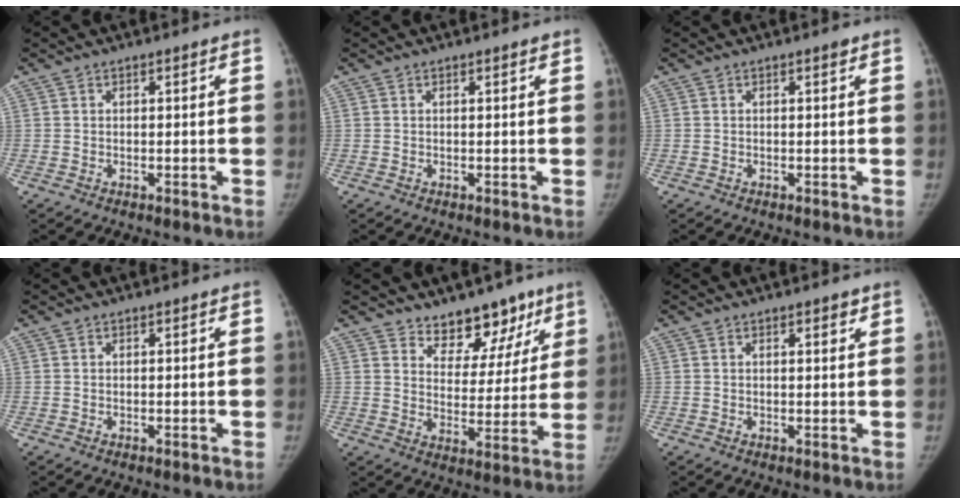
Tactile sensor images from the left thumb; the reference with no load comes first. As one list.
[{"total": 0.6, "force": [0.4, 0.1, 0.3], "torque": [-0.006, -0.002, 0.006]}, {"total": 0.6, "force": [0.4, 0.2, 0.4], "torque": [-0.006, -0.002, 0.004]}, {"total": 0.0}, {"total": 11.4, "force": [8.3, 6.6, 4.1], "torque": [0.004, -0.046, 0.123]}, {"total": 1.7, "force": [1.1, 0.6, 1.1], "torque": [-0.009, -0.005, 0.015]}]